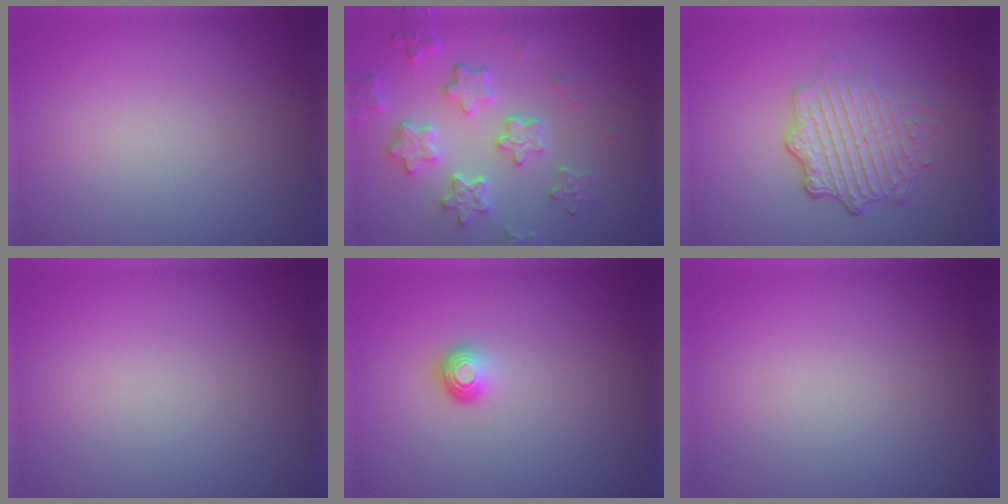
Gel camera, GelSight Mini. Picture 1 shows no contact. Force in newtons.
{"total": 5.4, "press": 4.2, "slide": 3.4}
{"total": 5.0, "press": 3.6, "slide": 3.5}
{"total": 0.0}
{"total": 1.2, "press": 0.9, "slide": 0.7}
{"total": 0.0}